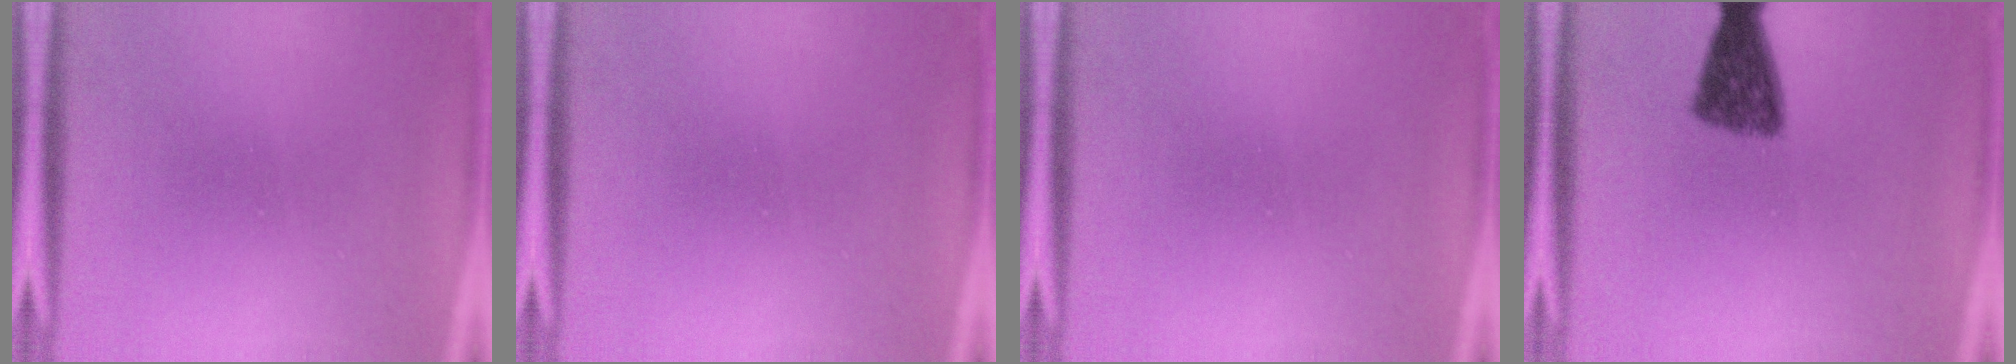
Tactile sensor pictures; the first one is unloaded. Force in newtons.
{"total": 0.0}
{"total": 0.0}
{"total": 7.2}